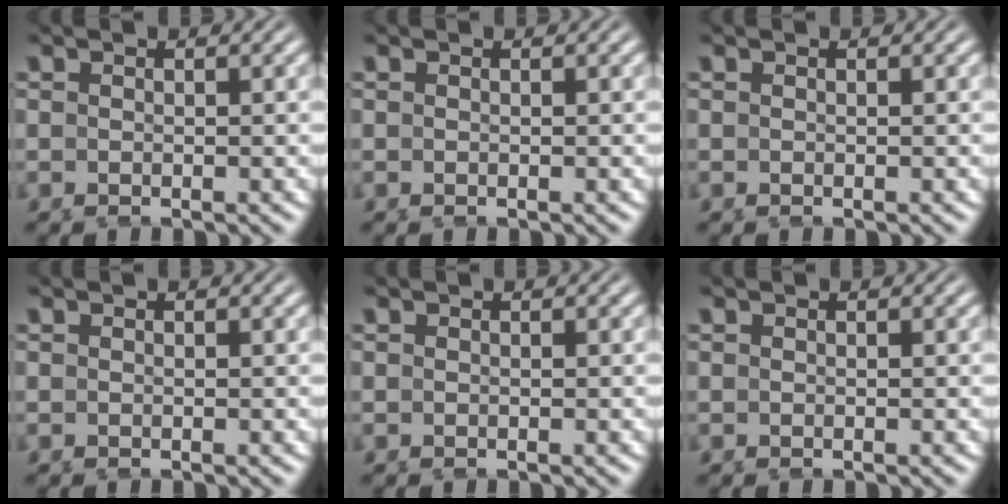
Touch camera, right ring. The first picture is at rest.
{"total": 0.0}
{"total": 0.0}
{"total": 0.0}
{"total": 0.0}
{"total": 0.0}